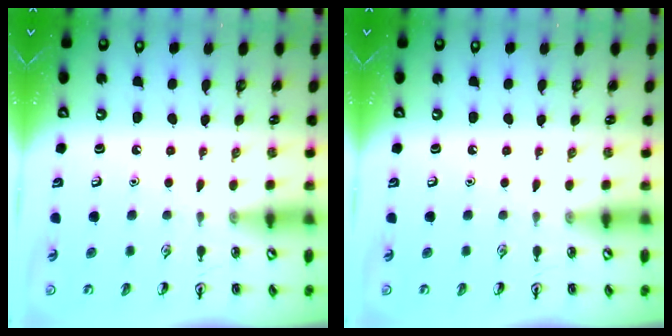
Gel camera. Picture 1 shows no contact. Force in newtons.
{"total": 0.0}